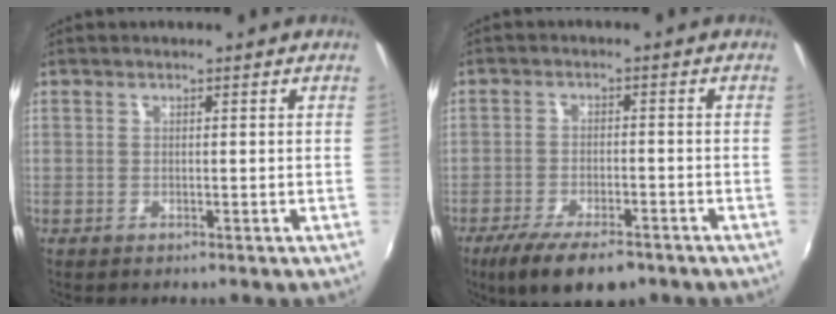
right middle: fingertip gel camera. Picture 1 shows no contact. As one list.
[{"total": 10.9, "force": [-7.8, 3.6, 6.7], "torque": [-0.148, -0.026, -0.129]}]